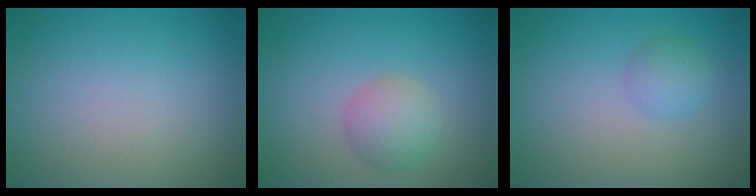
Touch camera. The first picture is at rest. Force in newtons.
{"total": 2.9, "press": 2.9, "slide": 0.1}
{"total": 1.7, "press": 1.7, "slide": 0.0}